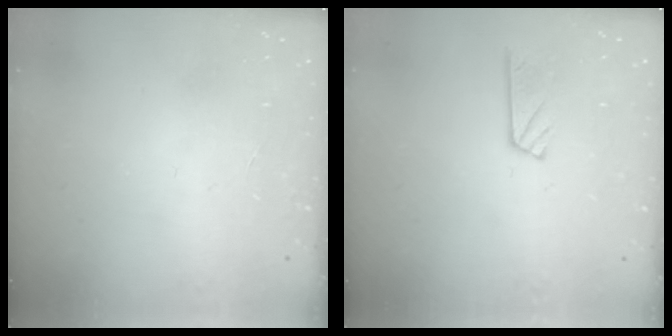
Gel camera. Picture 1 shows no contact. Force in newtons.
{"total": 4.7, "press": 4.7, "slide": 0.4}